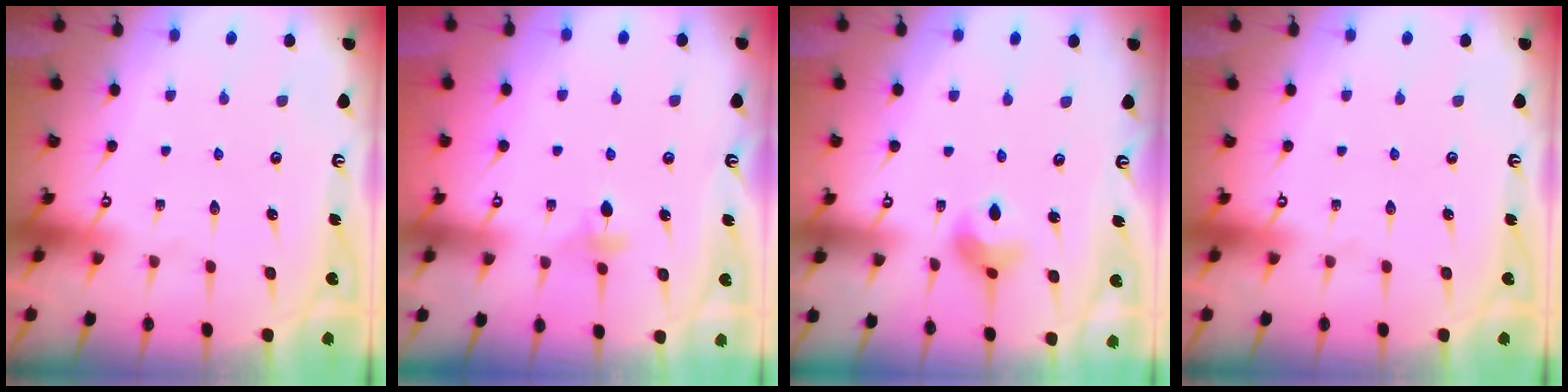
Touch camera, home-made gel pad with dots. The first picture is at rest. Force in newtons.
{"total": 3.9, "press": 3.9, "slide": 0.7}
{"total": 7.5, "press": 7.5, "slide": 0.4}
{"total": 0.0}